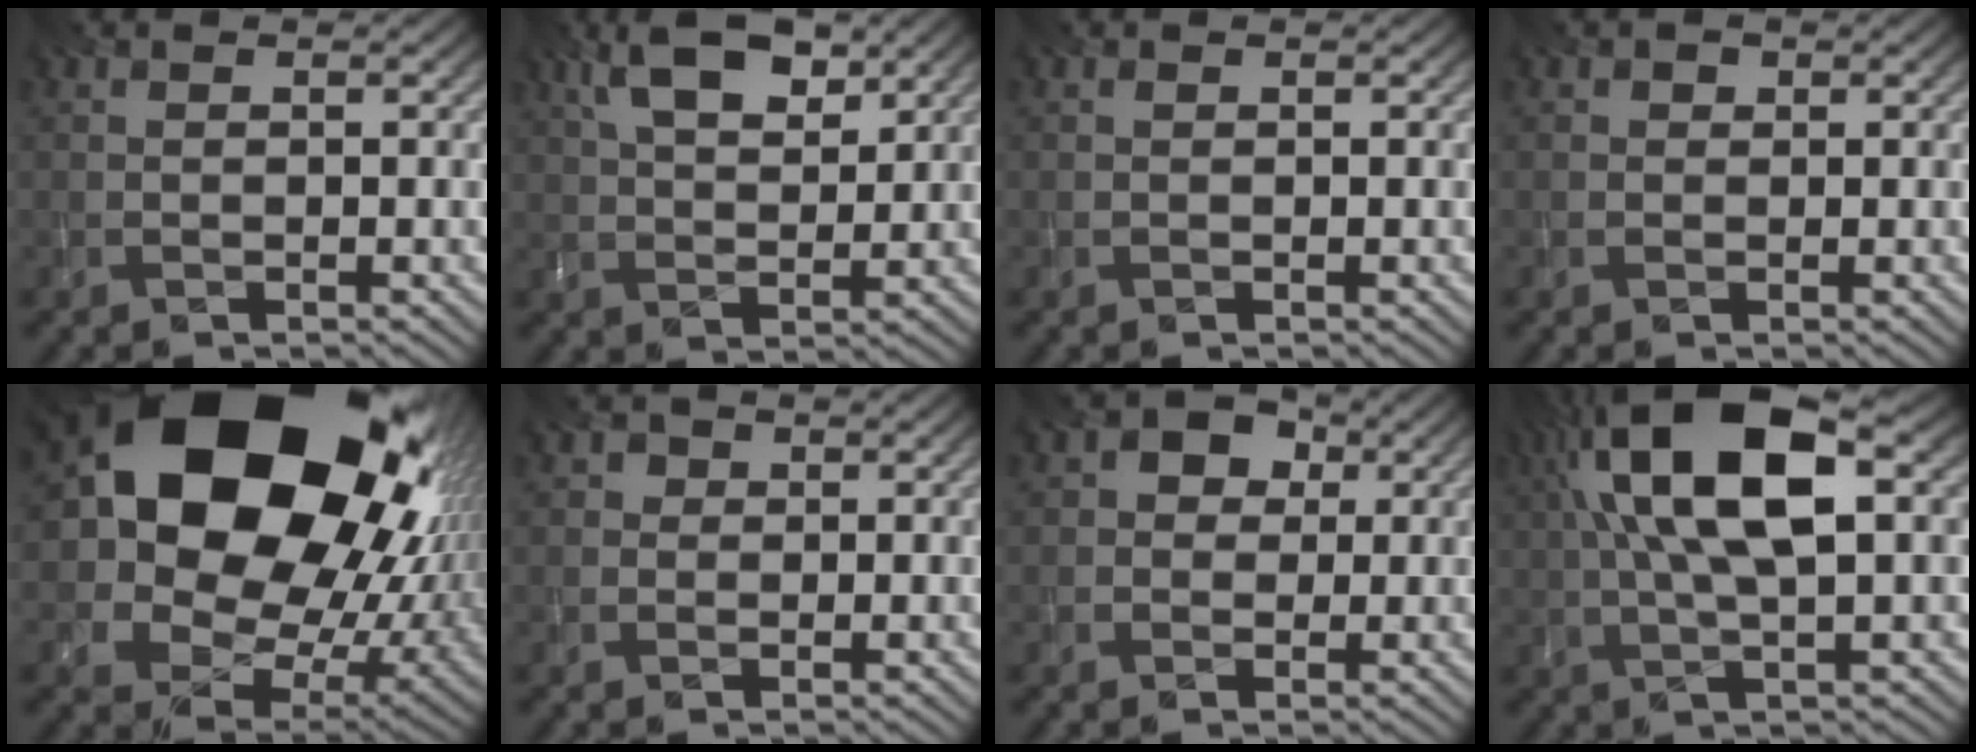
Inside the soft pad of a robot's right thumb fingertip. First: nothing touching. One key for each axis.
{"total": 7.8, "fx": 4.1, "fy": 3.3, "fz": 5.8, "tx": -0.124, "ty": 0.015, "tz": 0.079}
{"total": 0.0}
{"total": 0.7, "fx": 0.3, "fy": 0.6, "fz": 0.2, "tx": -0.002, "ty": 0.000, "tz": 0.001}
{"total": 22.9, "fx": 6.4, "fy": 17.5, "fz": 13.2, "tx": -0.314, "ty": -0.018, "tz": 0.157}
{"total": 1.5, "fx": 0.3, "fy": 1.5, "fz": 0.4, "tx": -0.004, "ty": 0.000, "tz": 0.000}
{"total": 4.4, "fx": 1.0, "fy": 3.8, "fz": 2.1, "tx": -0.036, "ty": 0.013, "tz": -0.003}
{"total": 13.7, "fx": 3.8, "fy": 5.0, "fz": 12.2, "tx": -0.247, "ty": 0.022, "tz": 0.065}